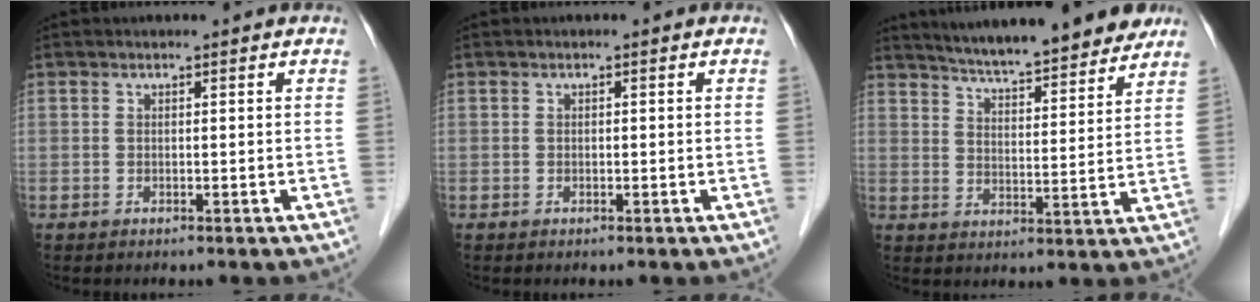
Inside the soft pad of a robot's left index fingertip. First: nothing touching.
{"total": 0.0}
{"total": 16.8, "force": [14.9, 1.9, 7.5], "torque": [-0.110, 0.000, 0.211]}